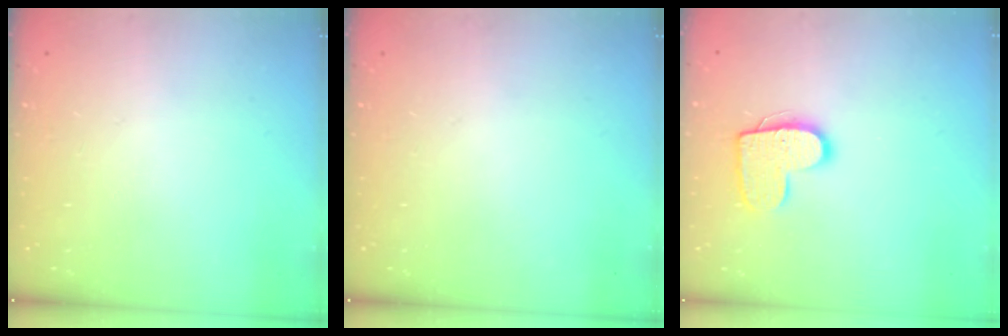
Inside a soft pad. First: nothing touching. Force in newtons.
{"total": 0.0}
{"total": 11.8, "press": 11.8, "slide": 0.6}